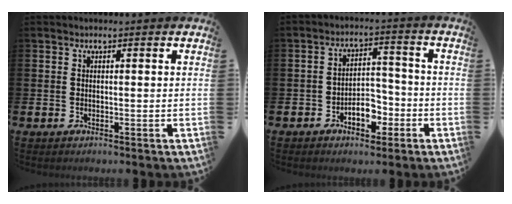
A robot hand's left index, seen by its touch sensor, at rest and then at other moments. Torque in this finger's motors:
{"motor_torque": [0.16, 0.13, 0.39, 0.03]}